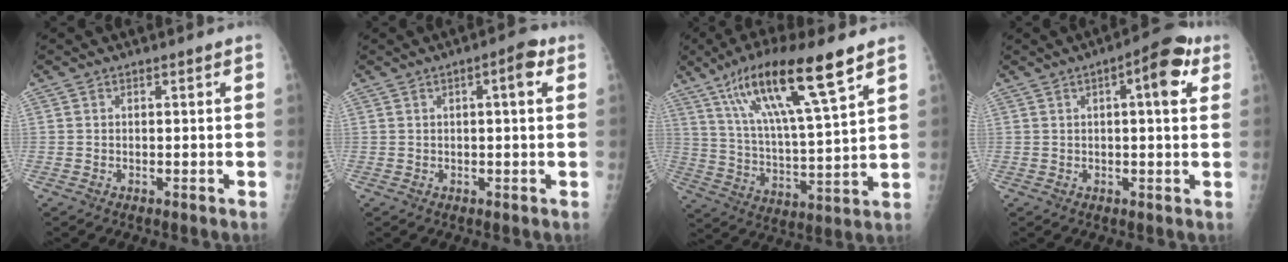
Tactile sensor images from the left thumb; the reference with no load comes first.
{"total": 4.3, "force": [1.4, 1.2, 3.8], "torque": [-0.053, 0.004, 0.016]}
{"total": 19.0, "force": [11.4, 3.1, 14.9], "torque": [-0.260, -0.038, 0.208]}
{"total": 8.3, "force": [2.9, 2.6, 7.3], "torque": [-0.089, 0.010, 0.031]}